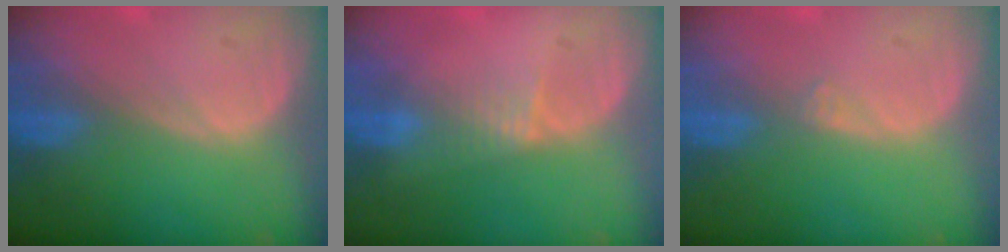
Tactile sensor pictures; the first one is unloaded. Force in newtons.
{"total": 2.3, "press": 2.1, "slide": 1.0}
{"total": 0.6, "press": 0.5, "slide": 0.2}